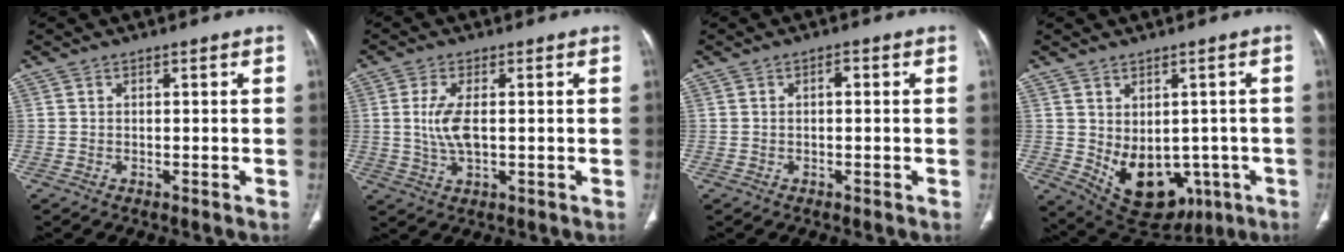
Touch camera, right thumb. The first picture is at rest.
{"total": 6.0, "force": [0.4, 2.6, 5.5], "torque": [-0.125, -0.005, 0.010]}
{"total": 1.3, "force": [0.1, 0.6, 1.1], "torque": [-0.020, 0.005, 0.001]}
{"total": 14.2, "force": [-3.5, 9.9, 9.6], "torque": [-0.113, 0.004, -0.016]}